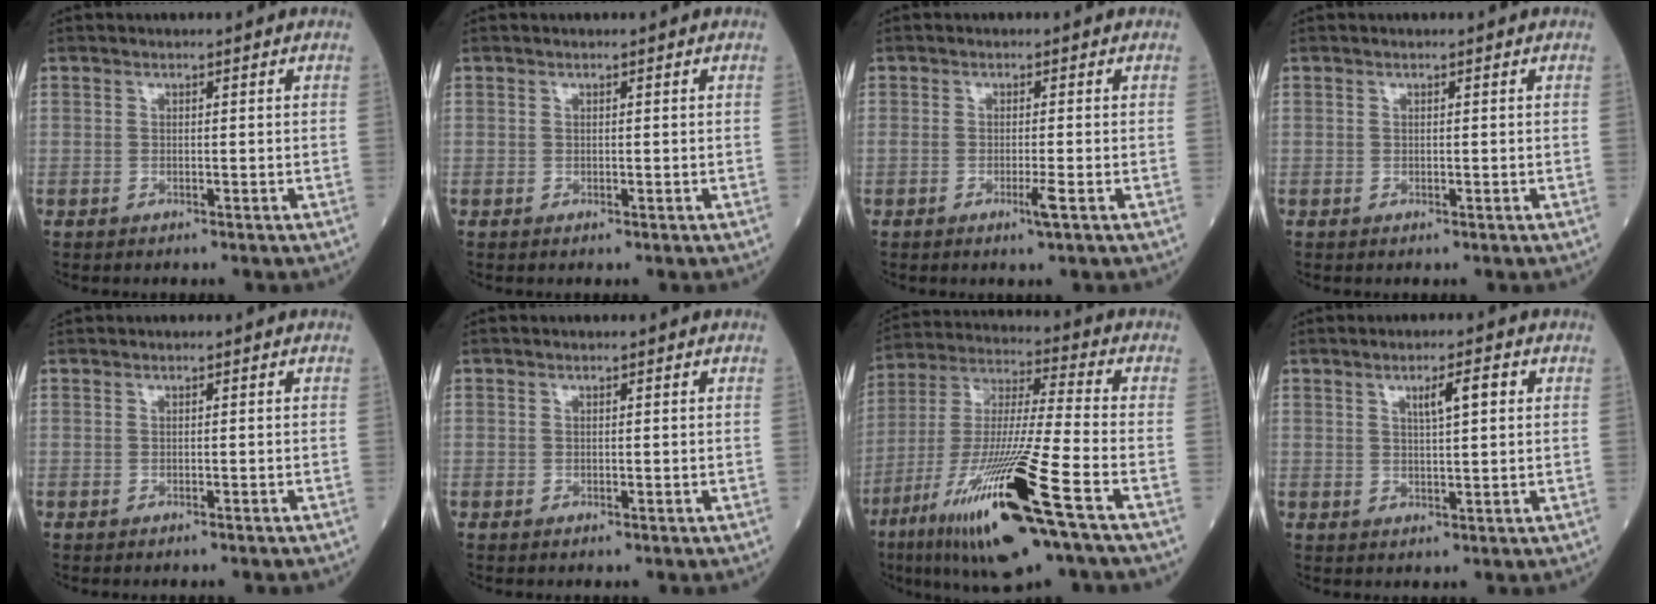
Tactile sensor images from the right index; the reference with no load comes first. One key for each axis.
{"total": 0.0}
{"total": 2.0, "fx": -0.9, "fy": -0.4, "fz": 1.8, "tx": -0.033, "ty": -0.006, "tz": -0.017}
{"total": 0.0}
{"total": 0.9, "fx": -0.8, "fy": 0.1, "fz": 0.5, "tx": -0.011, "ty": 0.002, "tz": -0.005}
{"total": 0.0}
{"total": 20.8, "fx": -10.2, "fy": 0.7, "fz": 18.1, "tx": -0.363, "ty": -0.046, "tz": -0.188}
{"total": 3.8, "fx": 1.4, "fy": 0.5, "fz": 3.5, "tx": -0.058, "ty": 0.005, "tz": 0.024}